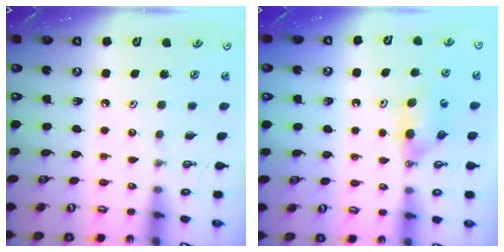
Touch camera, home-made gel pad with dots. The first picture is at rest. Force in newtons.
{"total": 5.8, "press": 4.2, "slide": 4.0}